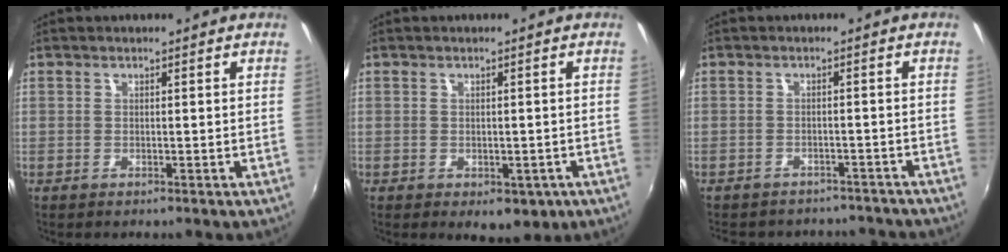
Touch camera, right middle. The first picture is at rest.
{"total": 5.0, "force": [-2.2, 3.3, 3.1], "torque": [-0.047, -0.015, -0.023]}
{"total": 11.5, "force": [-10.1, 4.4, 3.3], "torque": [-0.079, 0.000, -0.125]}